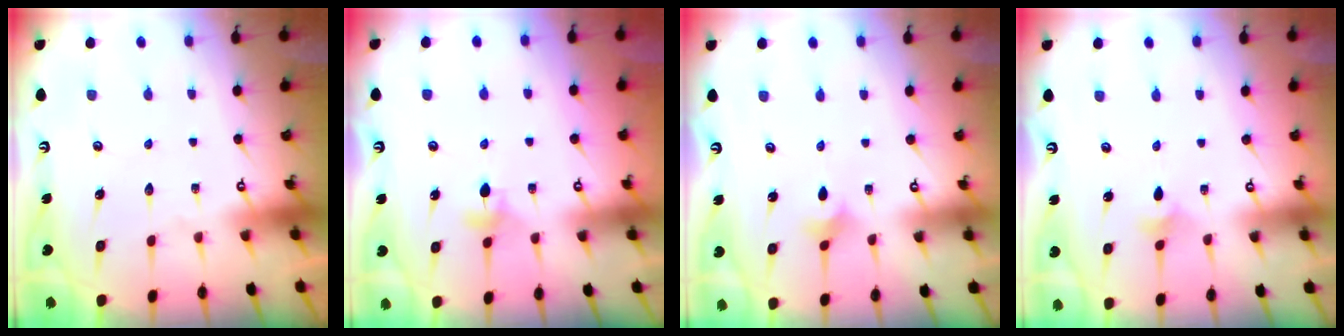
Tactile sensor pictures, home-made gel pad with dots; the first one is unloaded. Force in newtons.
{"total": 4.3, "press": 4.2, "slide": 0.7}
{"total": 2.9, "press": 2.9, "slide": 0.5}
{"total": 3.0, "press": 2.9, "slide": 0.7}